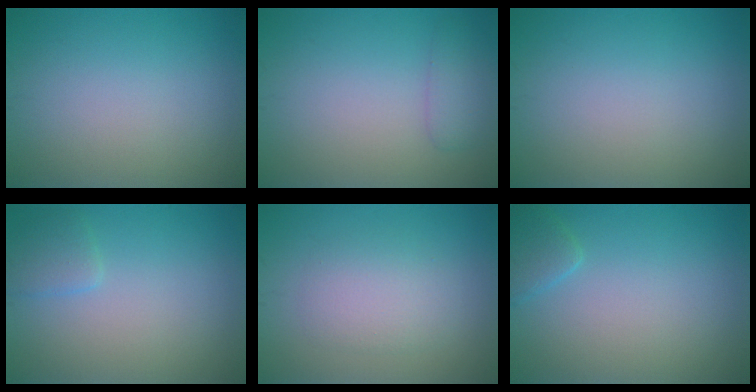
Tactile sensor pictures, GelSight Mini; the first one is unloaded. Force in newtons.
{"total": 1.5, "press": 1.5, "slide": 0.2}
{"total": 0.0}
{"total": 1.5, "press": 1.5, "slide": 0.2}
{"total": 2.8, "press": 2.8, "slide": 0.2}
{"total": 1.7, "press": 1.7, "slide": 0.1}